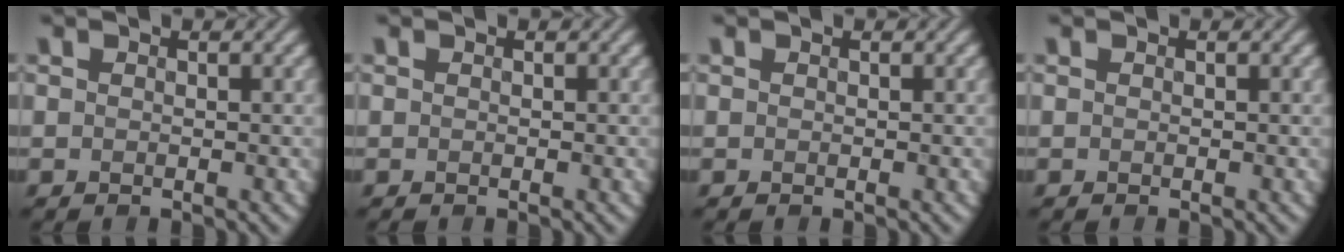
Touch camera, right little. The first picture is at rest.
{"total": 0.0}
{"total": 0.0}
{"total": 0.0}